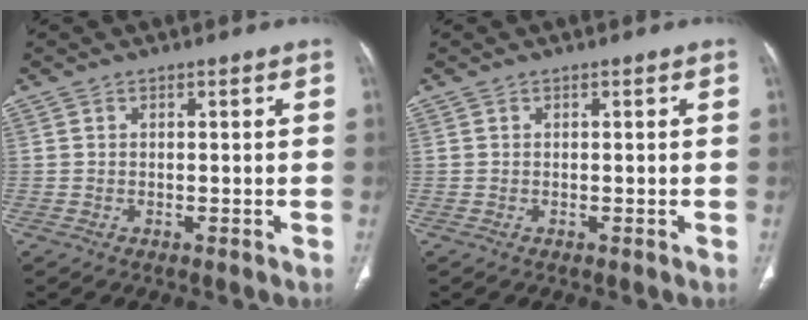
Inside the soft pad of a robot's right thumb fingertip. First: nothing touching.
{"total": 0.0}